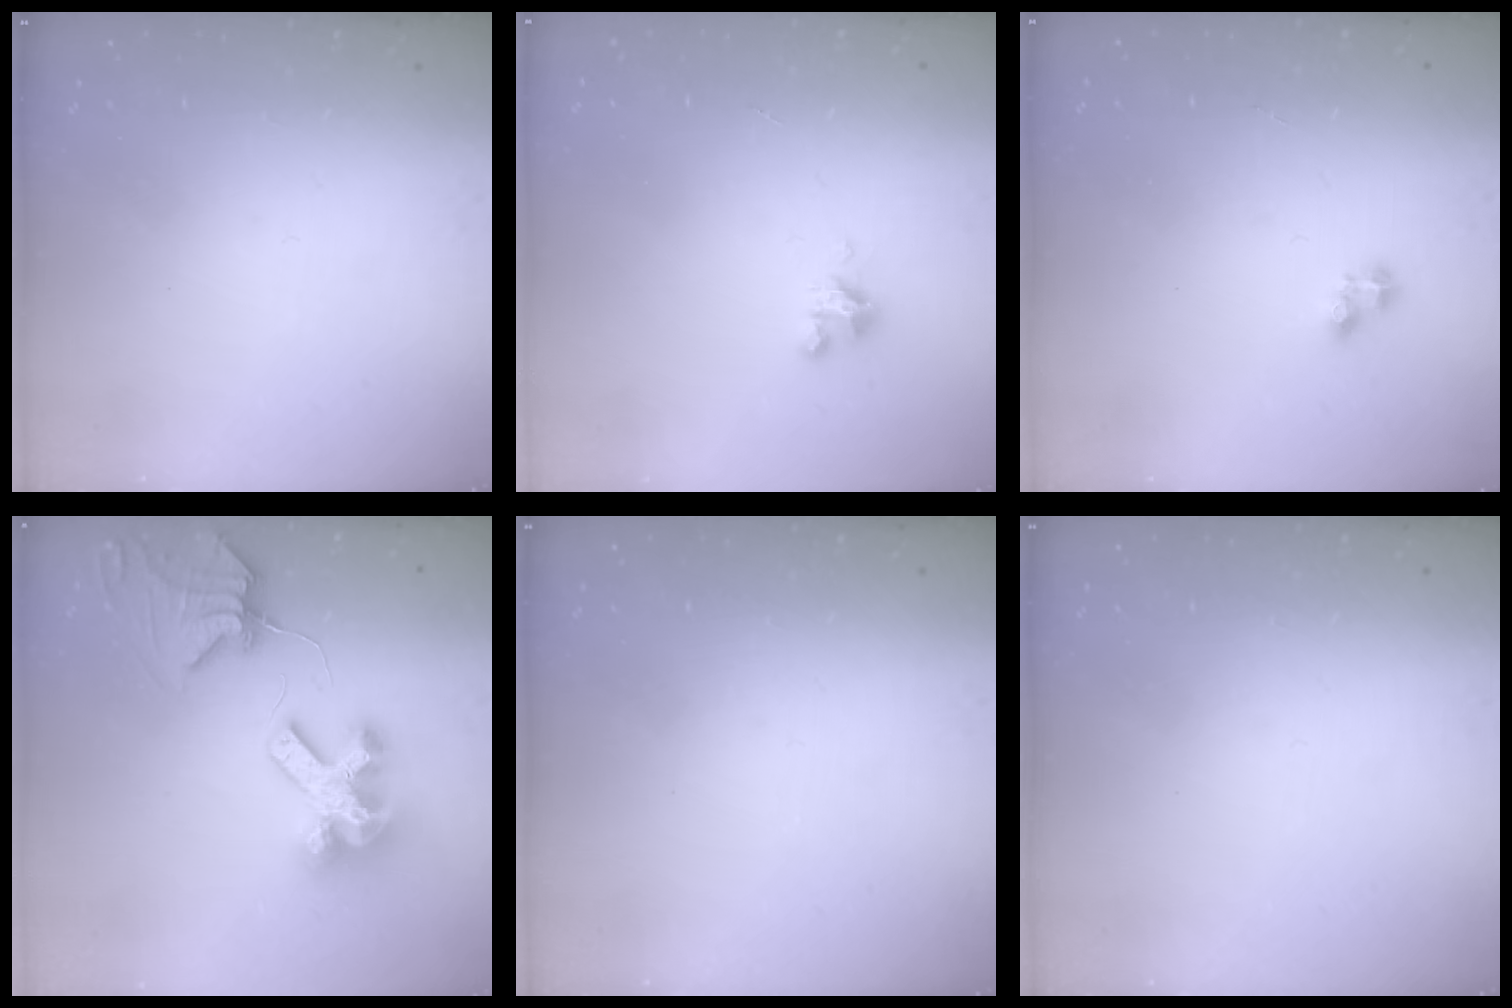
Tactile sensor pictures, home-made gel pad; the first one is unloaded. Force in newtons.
{"total": 2.8, "press": 2.8, "slide": 0.2}
{"total": 2.1, "press": 2.1, "slide": 0.3}
{"total": 11.3, "press": 11.2, "slide": 1.3}
{"total": 0.0}
{"total": 0.0}